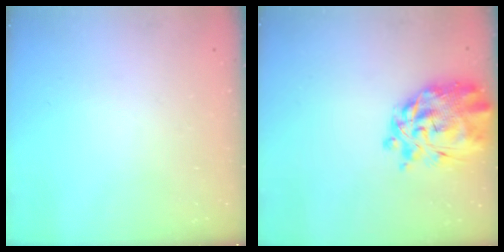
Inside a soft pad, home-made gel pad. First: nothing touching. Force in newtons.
{"total": 11.1, "press": 10.3, "slide": 4.0}